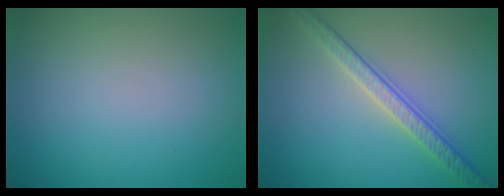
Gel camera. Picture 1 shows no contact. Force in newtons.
{"total": 3.5, "press": 3.2, "slide": 1.3}